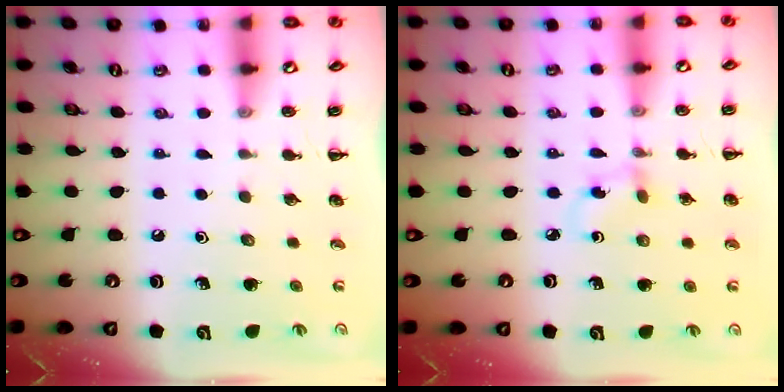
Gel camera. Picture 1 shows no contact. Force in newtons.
{"total": 3.3, "press": 3.1, "slide": 1.3}